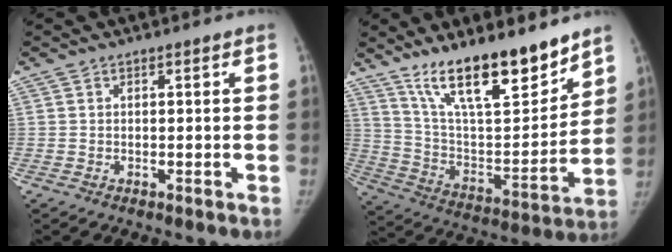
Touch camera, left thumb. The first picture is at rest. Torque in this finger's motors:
{"motor_torque": [0.51, -0.08, 1.43, -1.34, 0.13]}